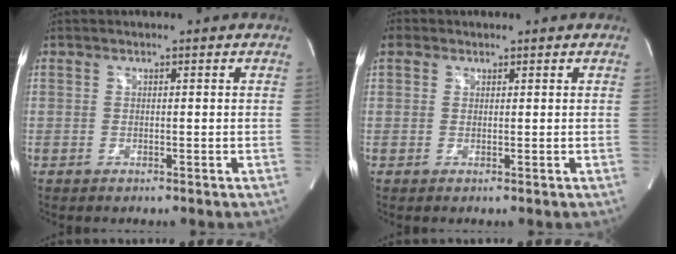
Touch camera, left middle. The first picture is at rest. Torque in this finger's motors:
{"motor_torque": [0.41, -0.30, 1.05, 0.21]}